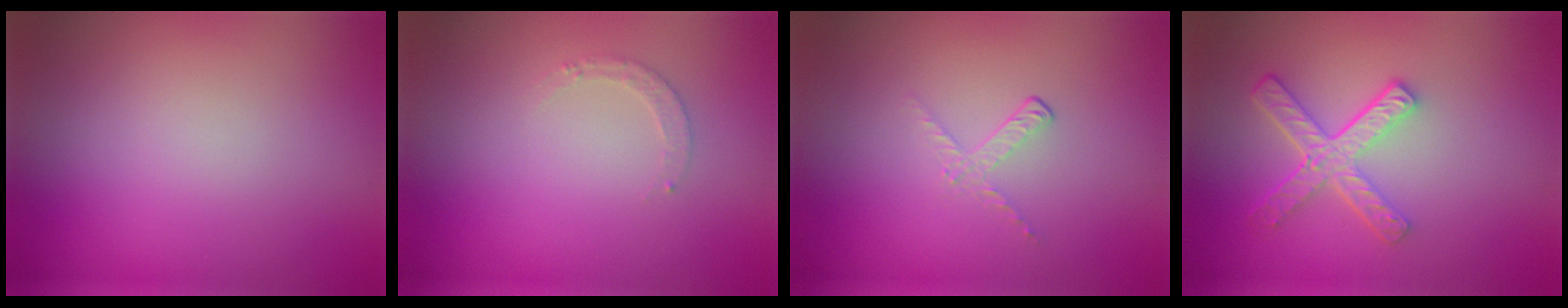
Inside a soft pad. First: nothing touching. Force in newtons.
{"total": 1.3, "press": 1.2, "slide": 0.2}
{"total": 1.1, "press": 0.4, "slide": 1.1}
{"total": 4.3, "press": 3.3, "slide": 2.8}